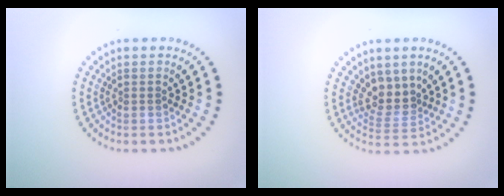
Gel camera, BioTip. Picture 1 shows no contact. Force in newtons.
{"total": 2.8, "press": 2.2, "slide": 1.7}